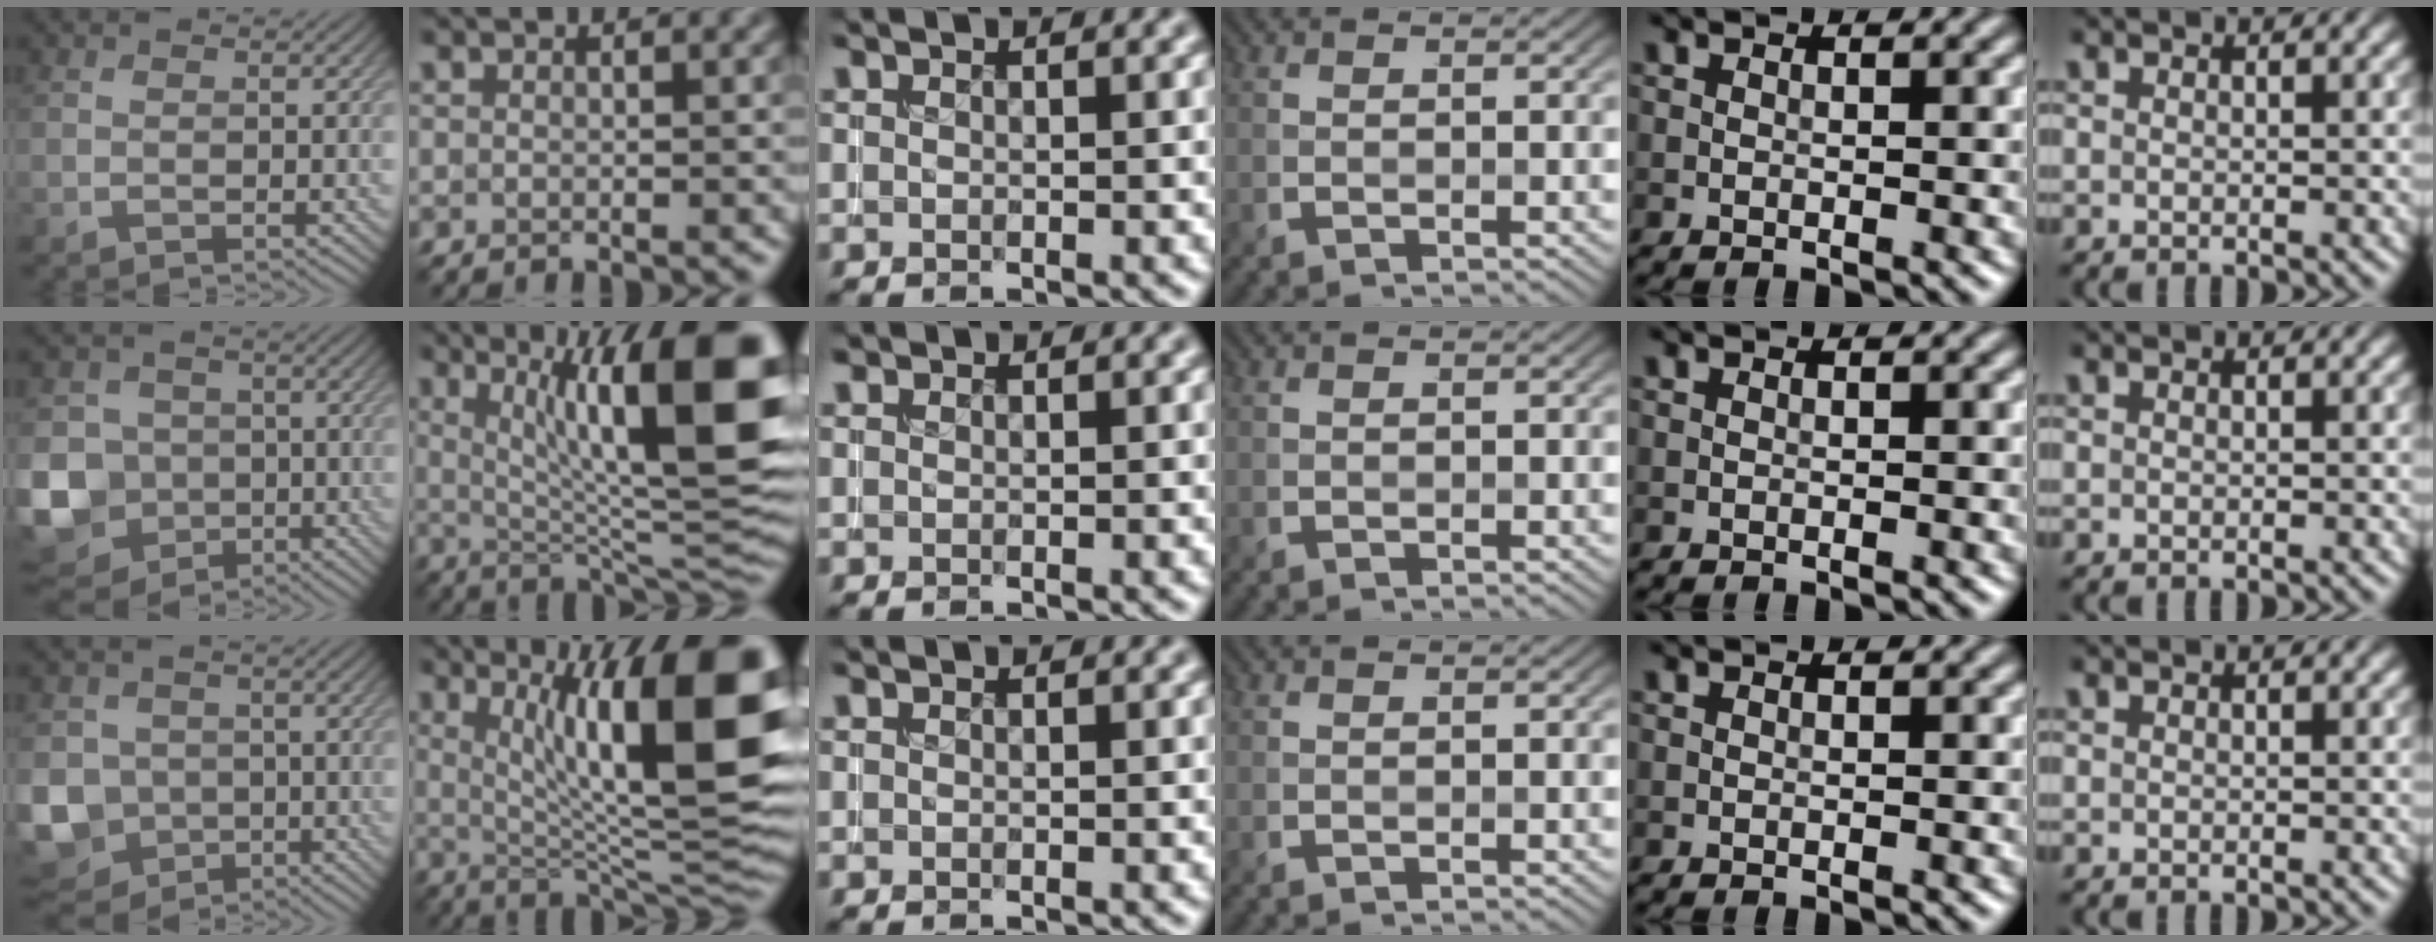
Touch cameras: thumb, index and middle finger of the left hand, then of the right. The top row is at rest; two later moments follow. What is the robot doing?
{"motion": "insert", "object": "coin"}